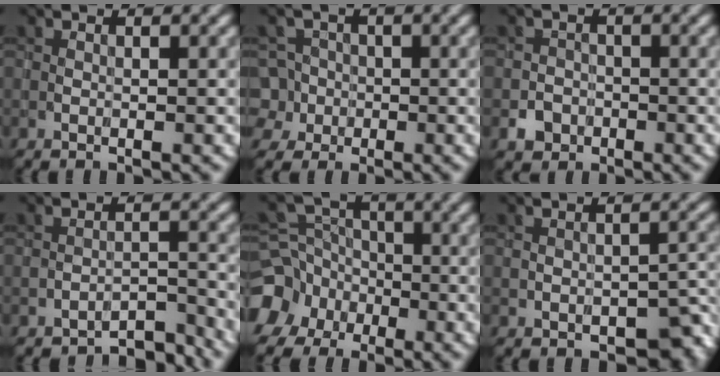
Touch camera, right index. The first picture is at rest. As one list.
[{"total": 5.8, "force": [-2.2, 5.3, 1.2], "torque": [-0.019, 0.009, -0.059]}, {"total": 2.3, "force": [-1.5, 1.8, 0.2], "torque": [0.007, 0.004, -0.023]}, {"total": 3.9, "force": [-3.8, 0.2, 0.2], "torque": [0.006, 0.010, -0.054]}, {"total": 9.6, "force": [-4.6, 8.2, 1.8], "torque": [-0.045, -0.025, -0.093]}, {"total": 3.5, "force": [-1.7, 2.2, 2.2], "torque": [-0.018, -0.003, -0.017]}]